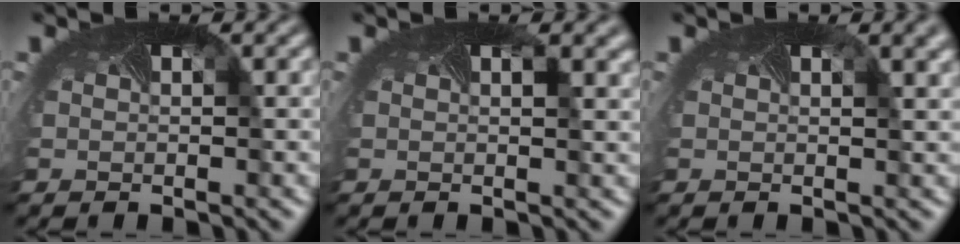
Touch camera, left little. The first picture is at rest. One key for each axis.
{"total": 0.7, "fx": 0.4, "fy": 0.0, "fz": 0.6, "tx": -0.007, "ty": -0.006, "tz": 0.006}
{"total": 3.1, "fx": 1.5, "fy": 1.3, "fz": 2.4, "tx": -0.014, "ty": 0.008, "tz": 0.000}